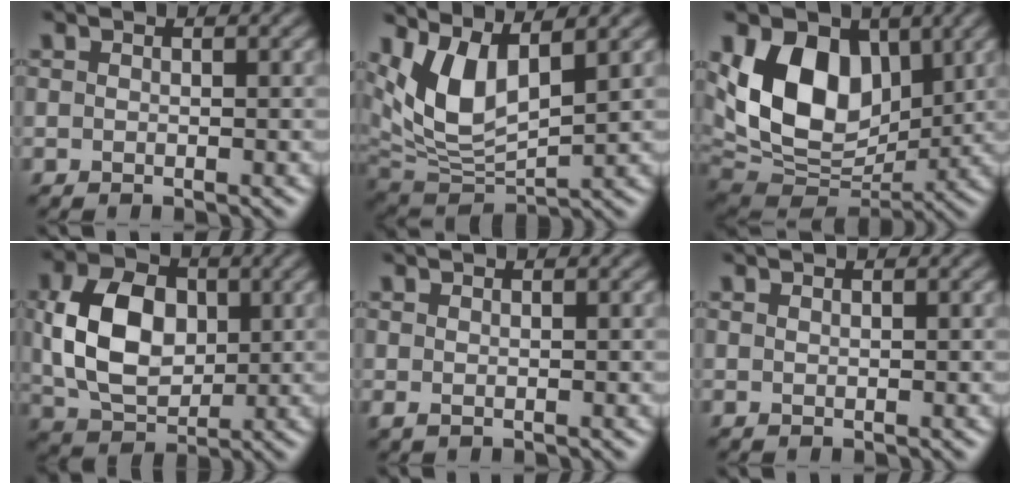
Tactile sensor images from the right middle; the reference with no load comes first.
{"total": 7.3, "force": [3.2, 3.4, 5.6], "torque": [-0.123, -0.009, 0.064]}
{"total": 11.4, "force": [3.1, 7.8, 7.7], "torque": [-0.135, -0.003, 0.046]}
{"total": 8.3, "force": [1.0, 5.8, 5.9], "torque": [-0.124, 0.006, 0.018]}
{"total": 0.6, "force": [0.2, 0.3, 0.4], "torque": [-0.011, -0.001, 0.004]}
{"total": 0.0}